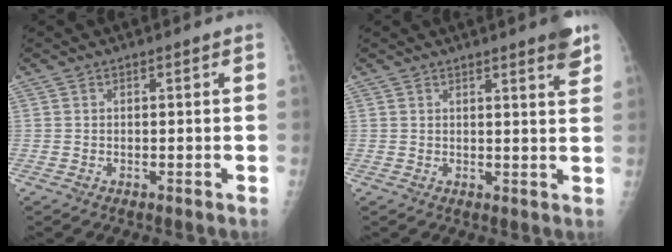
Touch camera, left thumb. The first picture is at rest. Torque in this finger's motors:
{"motor_torque": [2.48, 0.89, 0.37, -0.42, 0.02]}